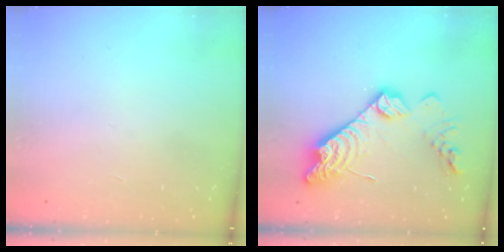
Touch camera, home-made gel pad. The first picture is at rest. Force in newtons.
{"total": 17.6, "press": 17.6, "slide": 1.5}